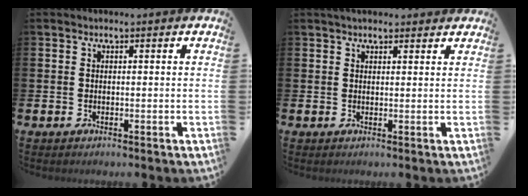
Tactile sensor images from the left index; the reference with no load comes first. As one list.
[{"total": 2.2, "force": [2.0, 0.7, 0.6], "torque": [-0.001, -0.004, 0.033]}]